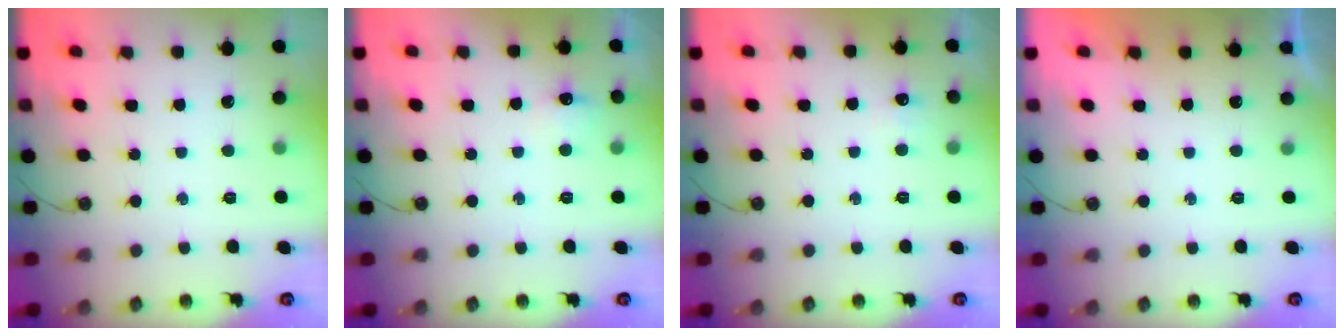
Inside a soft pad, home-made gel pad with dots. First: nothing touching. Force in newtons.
{"total": 5.9, "press": 5.8, "slide": 0.9}
{"total": 4.9, "press": 4.8, "slide": 0.6}
{"total": 0.0}